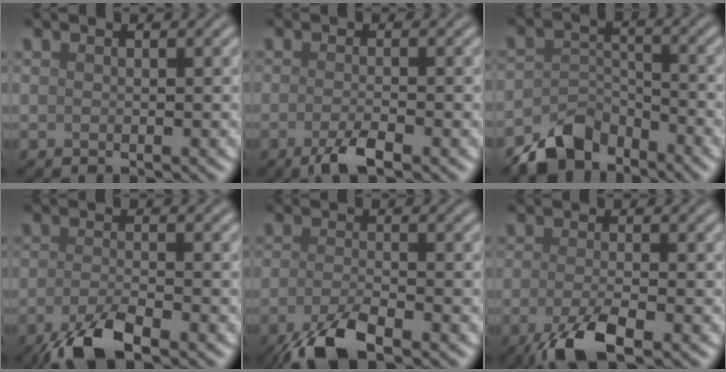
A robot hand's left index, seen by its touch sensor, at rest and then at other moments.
{"total": 2.9, "force": [-1.6, 0.7, 2.3], "torque": [-0.043, -0.001, -0.034]}
{"total": 4.7, "force": [-4.0, 2.2, 1.4], "torque": [-0.016, 0.001, -0.080]}
{"total": 4.8, "force": [-3.0, 1.3, 3.5], "torque": [-0.069, -0.006, -0.064]}
{"total": 5.1, "force": [-3.2, 1.3, 3.7], "torque": [-0.073, -0.007, -0.068]}
{"total": 5.0, "force": [-2.7, 1.4, 4.0], "torque": [-0.076, -0.006, -0.059]}